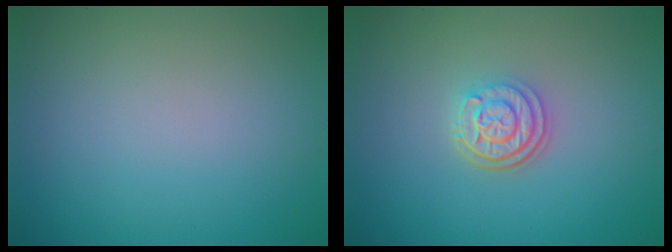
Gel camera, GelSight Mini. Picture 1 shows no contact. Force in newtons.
{"total": 3.1, "press": 2.4, "slide": 1.9}